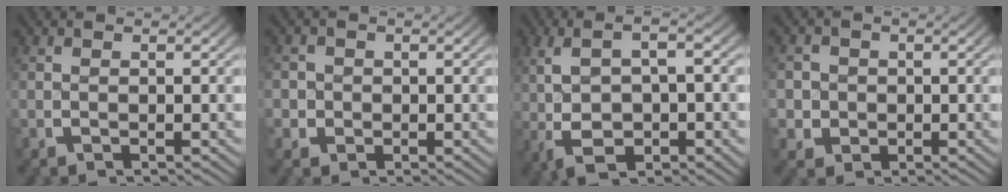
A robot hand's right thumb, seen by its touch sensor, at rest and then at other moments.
{"total": 2.3, "force": [-0.3, 2.2, 0.4], "torque": [-0.006, -0.004, -0.008]}
{"total": 7.1, "force": [0.0, 3.6, 6.1], "torque": [-0.117, -0.002, 0.014]}
{"total": 4.6, "force": [-0.3, 4.3, 1.4], "torque": [-0.035, -0.016, -0.001]}